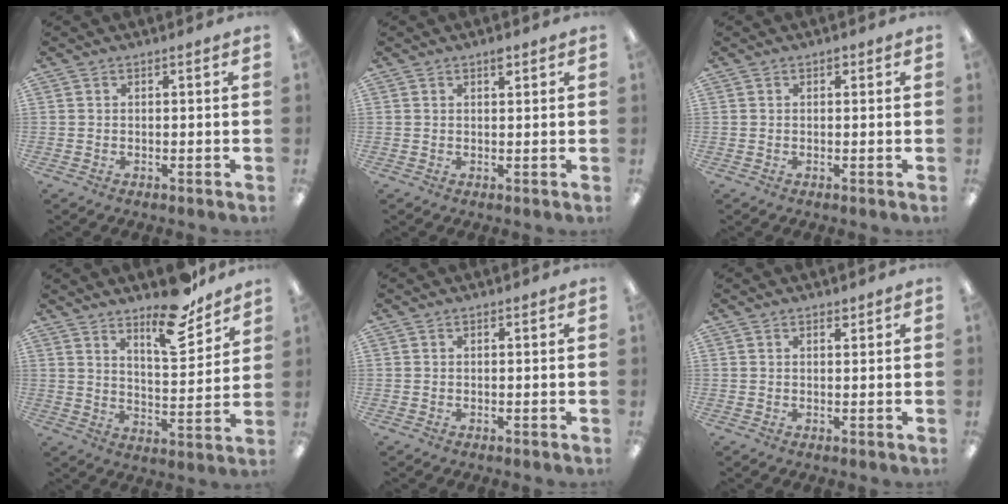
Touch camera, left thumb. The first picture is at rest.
{"total": 1.9, "force": [1.3, 0.8, 1.2], "torque": [-0.010, -0.005, 0.019]}
{"total": 1.0, "force": [0.5, 0.7, 0.6], "torque": [-0.004, 0.001, 0.006]}
{"total": 13.7, "force": [10.8, 4.3, 7.3], "torque": [-0.092, -0.077, 0.182]}
{"total": 0.0}
{"total": 1.3, "force": [1.1, 0.6, 0.5], "torque": [-0.003, -0.002, 0.018]}